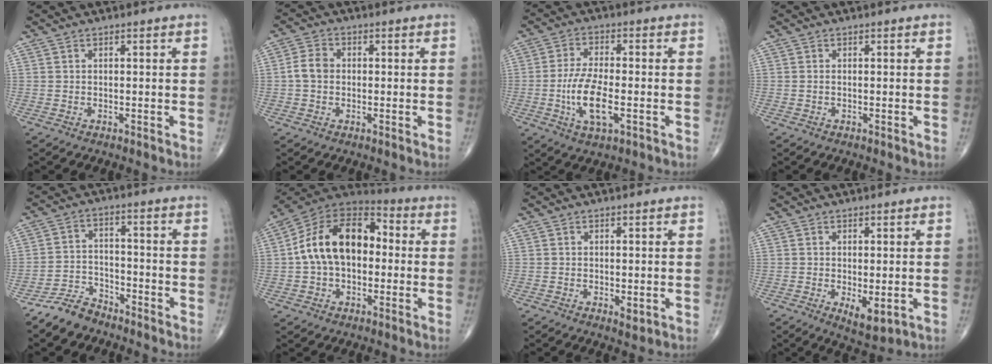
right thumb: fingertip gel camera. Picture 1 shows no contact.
{"total": 4.1, "force": [-0.2, 3.2, 2.5], "torque": [-0.047, 0.011, -0.012]}
{"total": 9.6, "force": [-2.3, 3.7, 8.5], "torque": [-0.168, 0.006, -0.042]}
{"total": 0.0}
{"total": 6.3, "force": [-5.4, 3.0, 1.2], "torque": [-0.013, 0.033, -0.110]}
{"total": 17.6, "force": [0.5, 11.5, 13.3], "torque": [-0.204, 0.041, -0.003]}
{"total": 1.6, "force": [-0.3, 0.7, 1.4], "torque": [-0.017, -0.004, -0.003]}
{"total": 4.8, "force": [-1.1, 2.0, 4.2], "torque": [-0.062, -0.016, -0.009]}